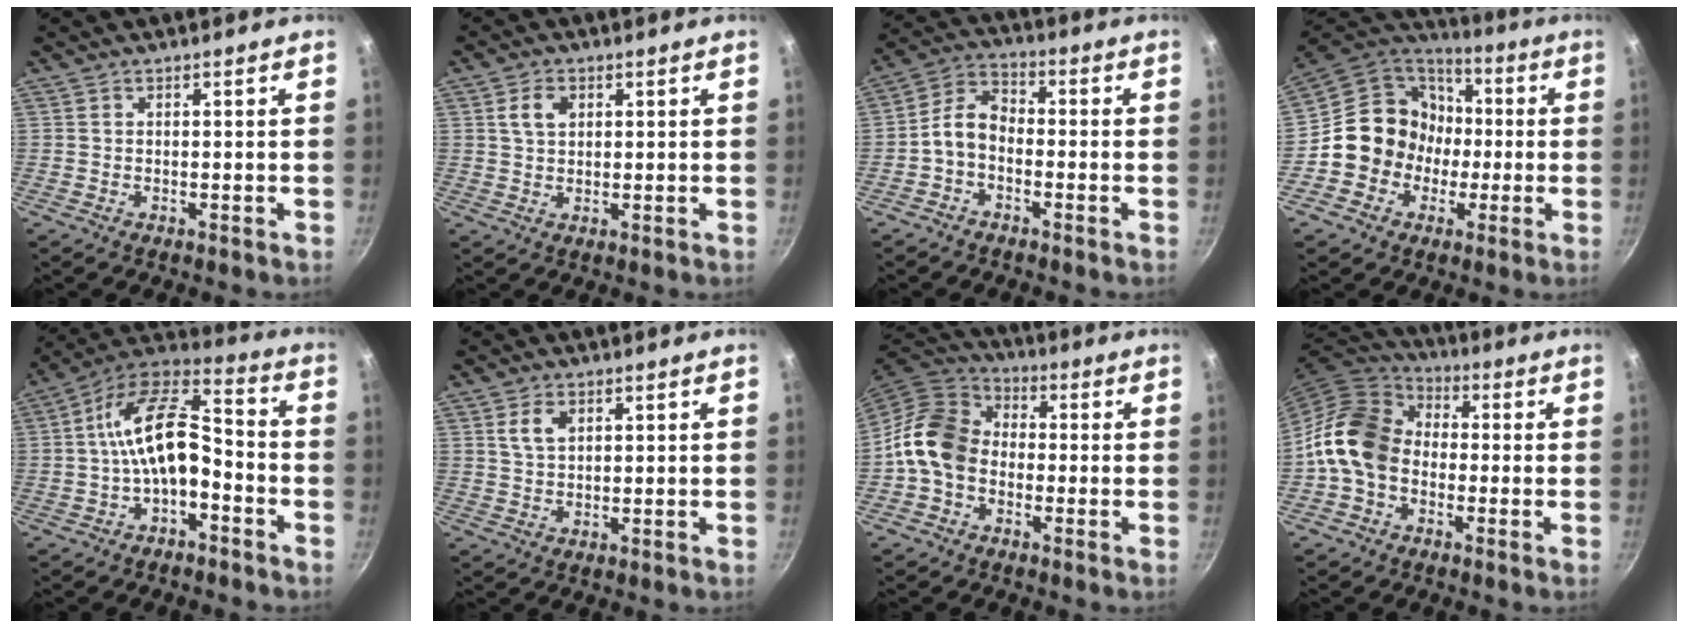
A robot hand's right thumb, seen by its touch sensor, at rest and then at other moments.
{"total": 4.1, "force": [1.4, 2.9, 2.6], "torque": [-0.037, 0.001, 0.023]}
{"total": 6.5, "force": [-2.1, 4.2, 4.5], "torque": [-0.083, 0.040, -0.053]}
{"total": 15.8, "force": [-1.5, 14.7, 5.5], "torque": [-0.050, 0.049, -0.031]}
{"total": 14.7, "force": [-3.2, 7.8, 12.0], "torque": [-0.196, 0.059, -0.067]}
{"total": 4.0, "force": [1.6, 2.5, 2.7], "torque": [-0.042, -0.001, 0.031]}
{"total": 11.4, "force": [-1.9, 8.9, 6.9], "torque": [-0.099, 0.032, -0.060]}
{"total": 13.5, "force": [-1.9, 10.4, 8.5], "torque": [-0.126, 0.035, -0.059]}